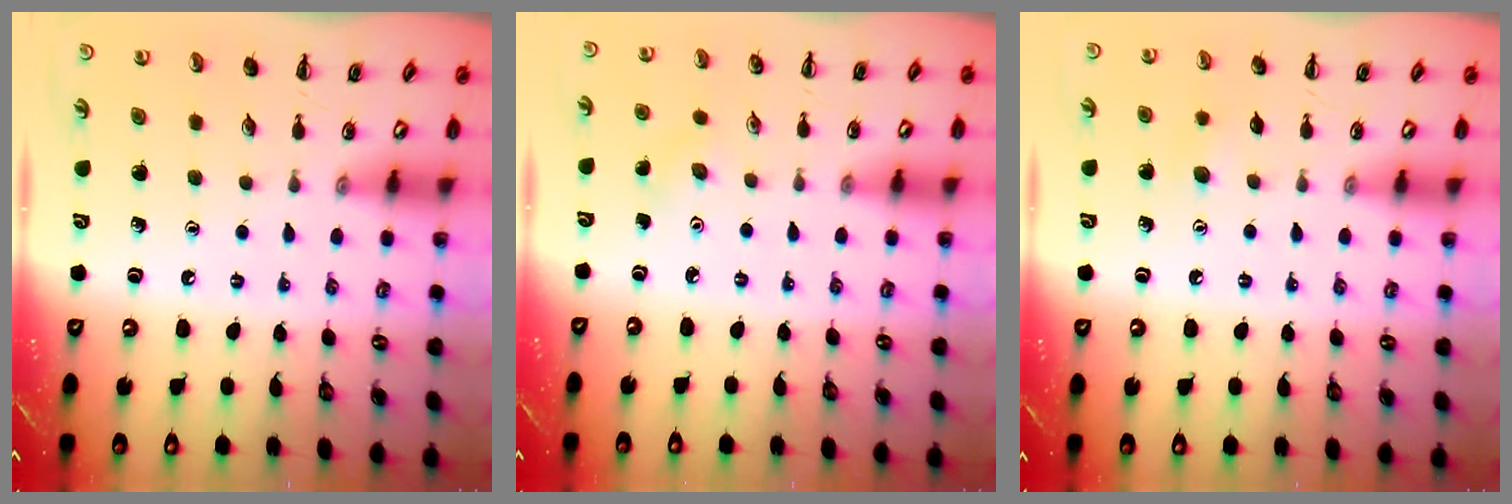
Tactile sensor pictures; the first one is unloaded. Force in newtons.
{"total": 2.8, "press": 2.8, "slide": 0.7}
{"total": 5.5, "press": 5.4, "slide": 1.0}